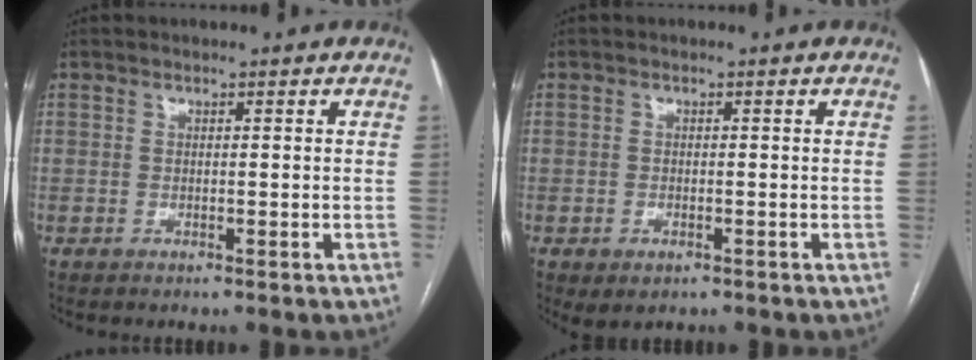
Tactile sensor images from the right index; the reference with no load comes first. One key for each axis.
{"total": 2.3, "fx": -1.0, "fy": 1.4, "fz": 1.6, "tx": -0.027, "ty": -0.002, "tz": -0.002}